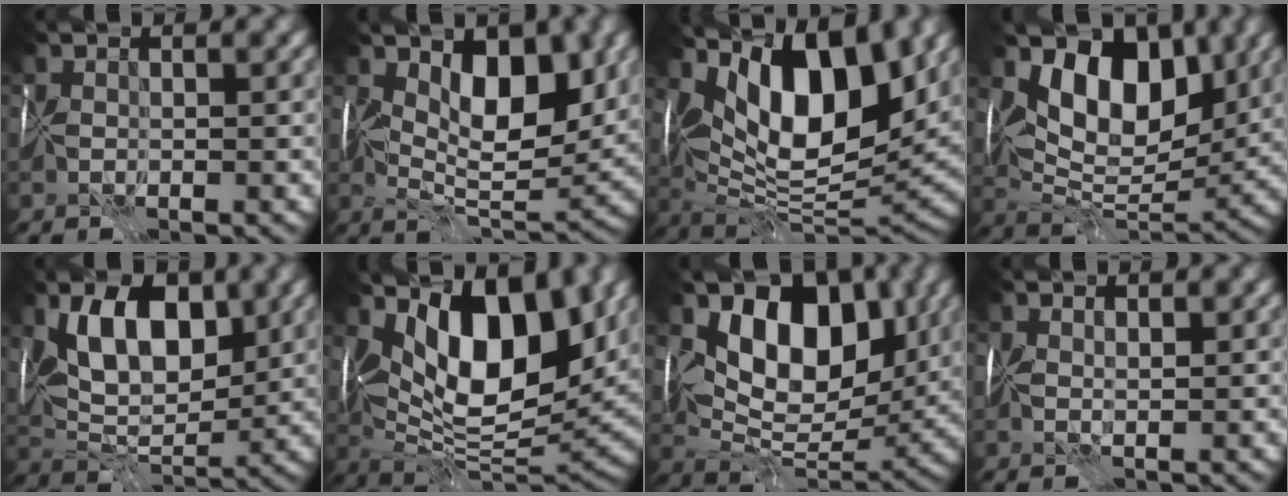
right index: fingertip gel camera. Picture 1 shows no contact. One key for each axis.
{"total": 6.7, "fx": 2.4, "fy": 3.1, "fz": 5.4, "tx": -0.067, "ty": -0.018, "tz": 0.036}
{"total": 12.6, "fx": 5.6, "fy": 5.0, "fz": 10.1, "tx": -0.141, "ty": 0.003, "tz": 0.091}
{"total": 9.1, "fx": 3.9, "fy": 5.2, "fz": 6.3, "tx": -0.083, "ty": -0.018, "tz": 0.066}
{"total": 7.8, "fx": 3.0, "fy": 4.0, "fz": 6.0, "tx": -0.081, "ty": -0.005, "tz": 0.041}
{"total": 12.4, "fx": 4.7, "fy": 5.4, "fz": 10.1, "tx": -0.134, "ty": -0.008, "tz": 0.074}
{"total": 10.0, "fx": 3.7, "fy": 6.1, "fz": 7.0, "tx": -0.077, "ty": -0.014, "tz": 0.063}
{"total": 0.8, "fx": 0.6, "fy": -0.4, "fz": 0.0, "tx": 0.011, "ty": -0.003, "tz": 0.012}